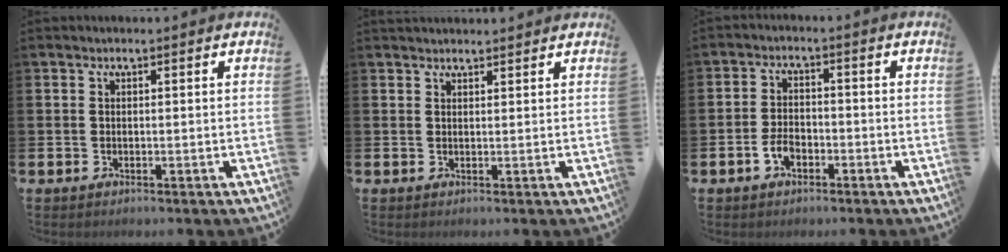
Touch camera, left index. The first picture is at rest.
{"total": 1.5, "force": [1.5, 0.3, 0.1], "torque": [0.003, -0.002, 0.027]}
{"total": 3.1, "force": [-1.6, 1.8, 2.0], "torque": [-0.037, 0.006, -0.031]}